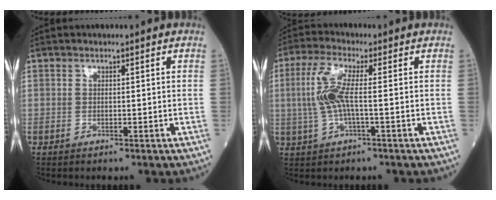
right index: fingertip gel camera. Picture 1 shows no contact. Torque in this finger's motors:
{"motor_torque": [0.25, -0.02, 0.17, 0.16]}